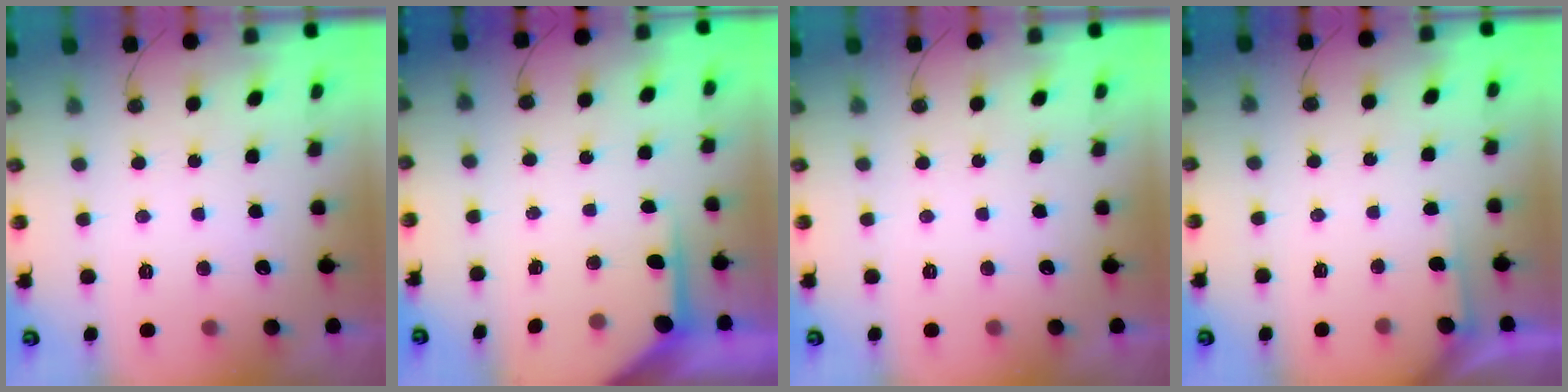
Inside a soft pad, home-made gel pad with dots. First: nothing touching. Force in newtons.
{"total": 6.7, "press": 6.7, "slide": 0.3}
{"total": 0.6, "press": 0.1, "slide": 0.5}
{"total": 1.5, "press": 1.5, "slide": 0.2}